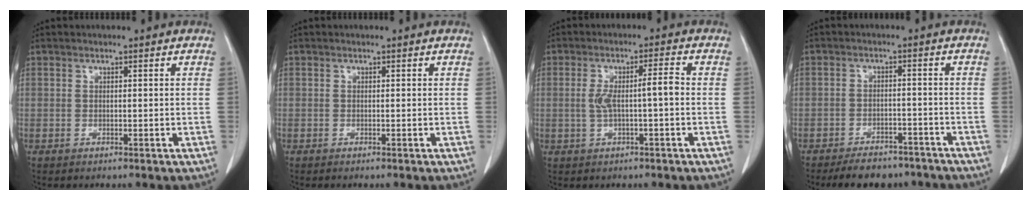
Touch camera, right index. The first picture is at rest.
{"total": 0.0}
{"total": 4.9, "force": [-0.3, 0.4, 4.9], "torque": [-0.093, 0.015, -0.001]}
{"total": 8.5, "force": [-7.3, 3.6, 2.2], "torque": [-0.017, 0.002, -0.100]}